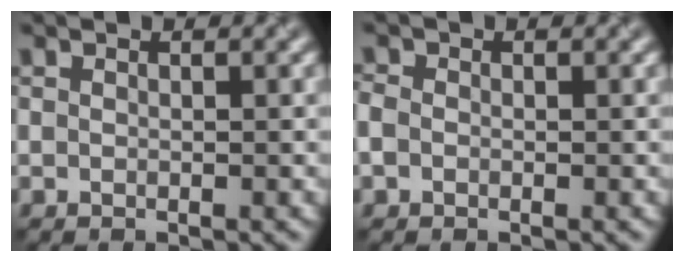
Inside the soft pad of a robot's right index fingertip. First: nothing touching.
{"total": 1.2, "force": [-0.4, 1.0, 0.5], "torque": [-0.007, 0.000, -0.012]}